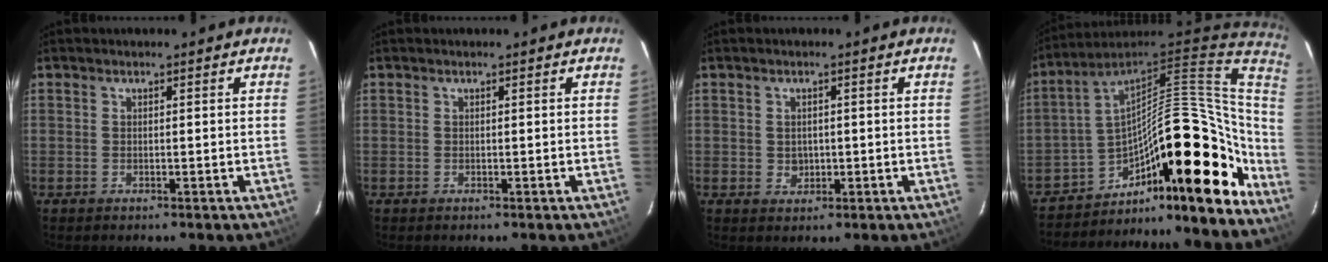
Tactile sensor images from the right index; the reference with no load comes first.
{"total": 0.0}
{"total": 2.3, "force": [0.0, 2.2, 0.9], "torque": [-0.015, 0.003, 0.005]}
{"total": 26.0, "force": [-14.7, 11.1, 18.4], "torque": [-0.272, 0.012, -0.229]}